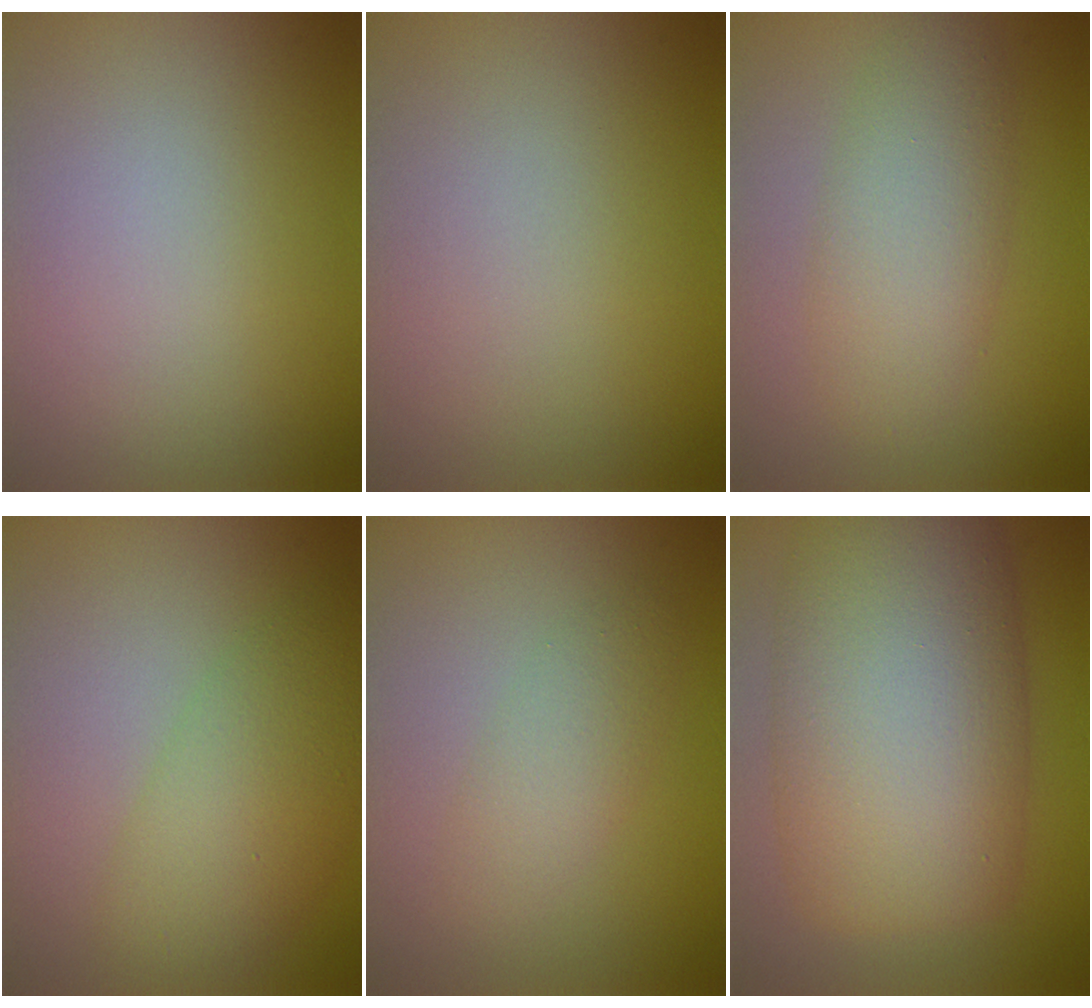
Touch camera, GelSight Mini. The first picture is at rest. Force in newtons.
{"total": 0.0}
{"total": 4.5, "press": 4.5, "slide": 0.1}
{"total": 5.5, "press": 5.5, "slide": 0.2}
{"total": 2.3, "press": 2.3, "slide": 0.2}
{"total": 13.3, "press": 13.3, "slide": 0.3}